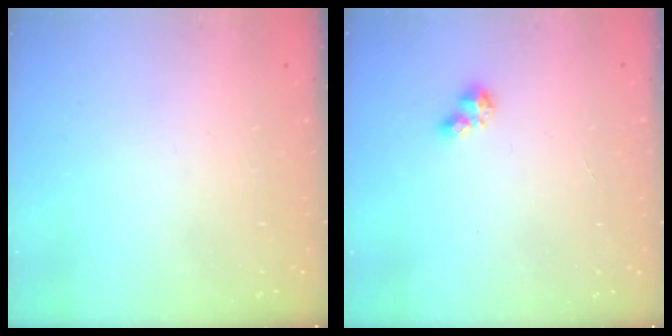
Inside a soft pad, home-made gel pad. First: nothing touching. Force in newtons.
{"total": 4.2, "press": 4.2, "slide": 0.5}